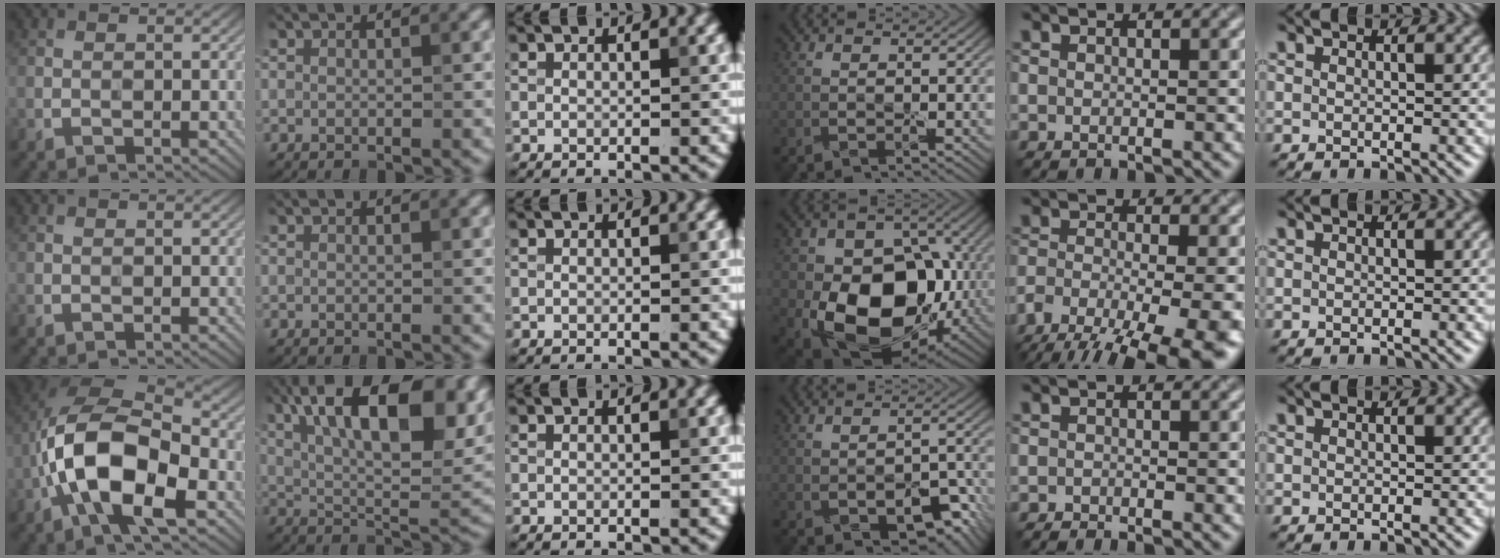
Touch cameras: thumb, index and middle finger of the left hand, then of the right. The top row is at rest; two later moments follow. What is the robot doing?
{"motion": "peel", "object": "shipping label"}